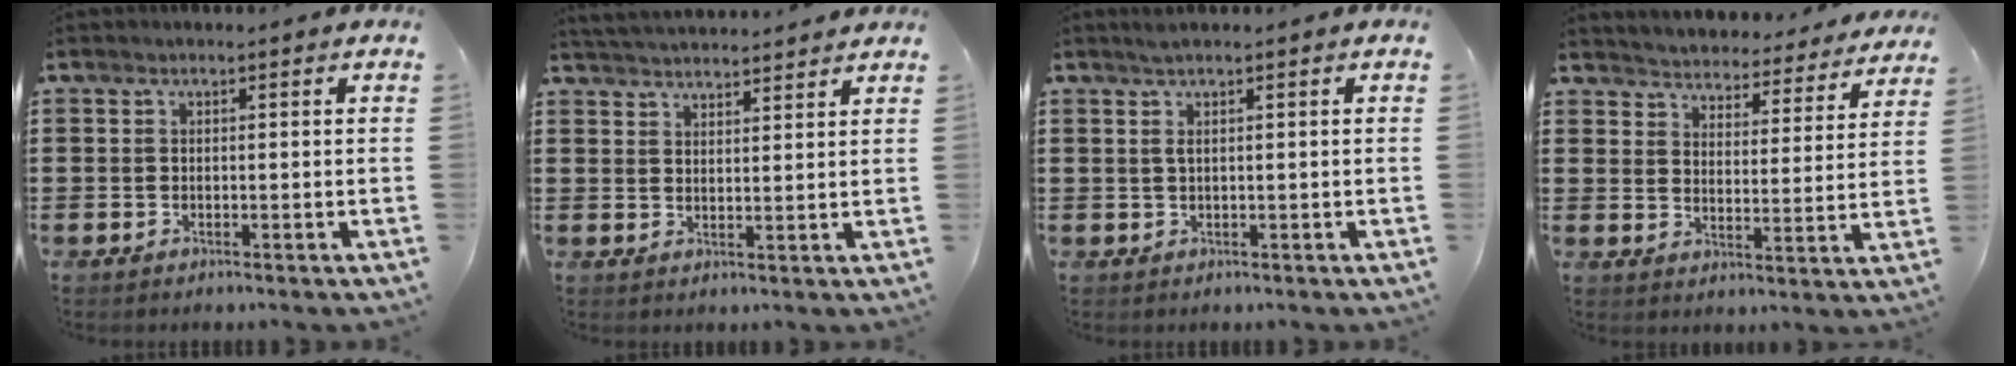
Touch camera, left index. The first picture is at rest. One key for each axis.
{"total": 3.2, "fx": 3.2, "fy": -0.1, "fz": -0.1, "tx": -0.011, "ty": -0.013, "tz": 0.058}
{"total": 1.7, "fx": 0.7, "fy": 0.0, "fz": 1.6, "tx": -0.032, "ty": -0.001, "tz": 0.012}
{"total": 4.0, "fx": 3.9, "fy": -0.3, "fz": -0.6, "tx": -0.014, "ty": -0.039, "tz": 0.063}